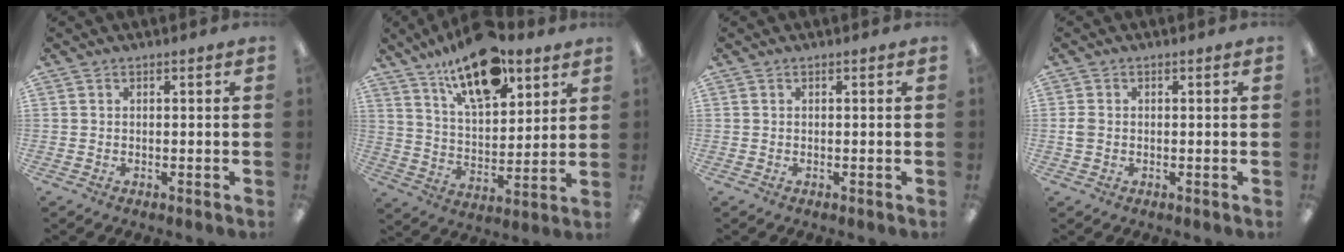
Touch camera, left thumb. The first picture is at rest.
{"total": 17.4, "force": [11.9, 7.5, 10.3], "torque": [-0.167, -0.055, 0.203]}
{"total": 0.0}
{"total": 2.1, "force": [-0.1, 1.6, 1.4], "torque": [-0.025, 0.005, -0.003]}